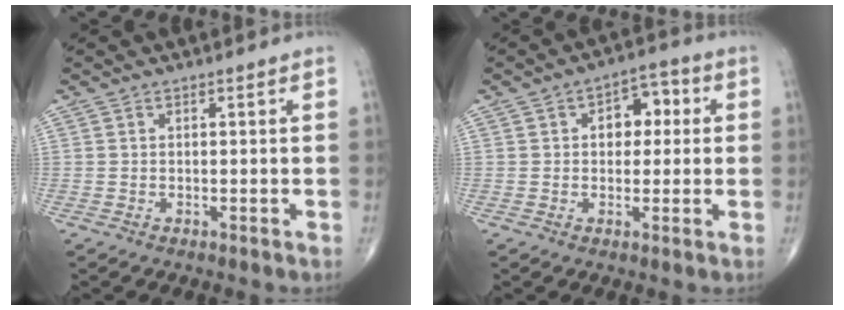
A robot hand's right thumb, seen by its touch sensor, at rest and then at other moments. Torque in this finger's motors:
{"motor_torque": [0.49, 1.52, 0.43, 0.03, 0.03]}